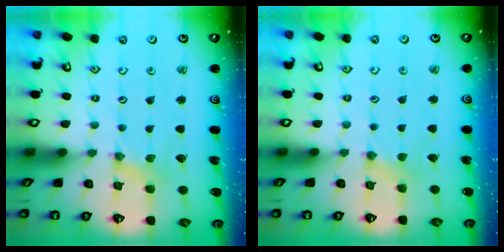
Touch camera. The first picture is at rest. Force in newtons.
{"total": 2.0, "press": 2.0, "slide": 0.4}